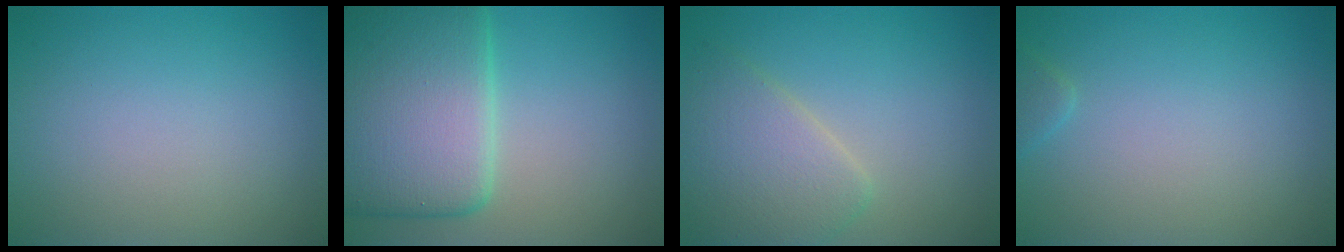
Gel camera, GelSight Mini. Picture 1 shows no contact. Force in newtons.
{"total": 10.8, "press": 10.8, "slide": 0.3}
{"total": 4.7, "press": 4.7, "slide": 0.1}
{"total": 0.8, "press": 0.8, "slide": 0.0}